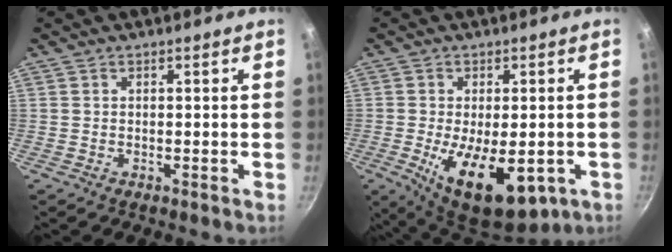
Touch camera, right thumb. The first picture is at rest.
{"total": 16.1, "force": [-4.6, 7.9, 13.2], "torque": [-0.182, -0.013, -0.052]}